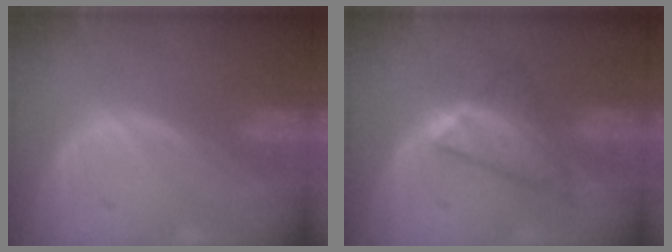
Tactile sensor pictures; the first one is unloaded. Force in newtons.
{"total": 6.0, "press": 6.0, "slide": 0.8}